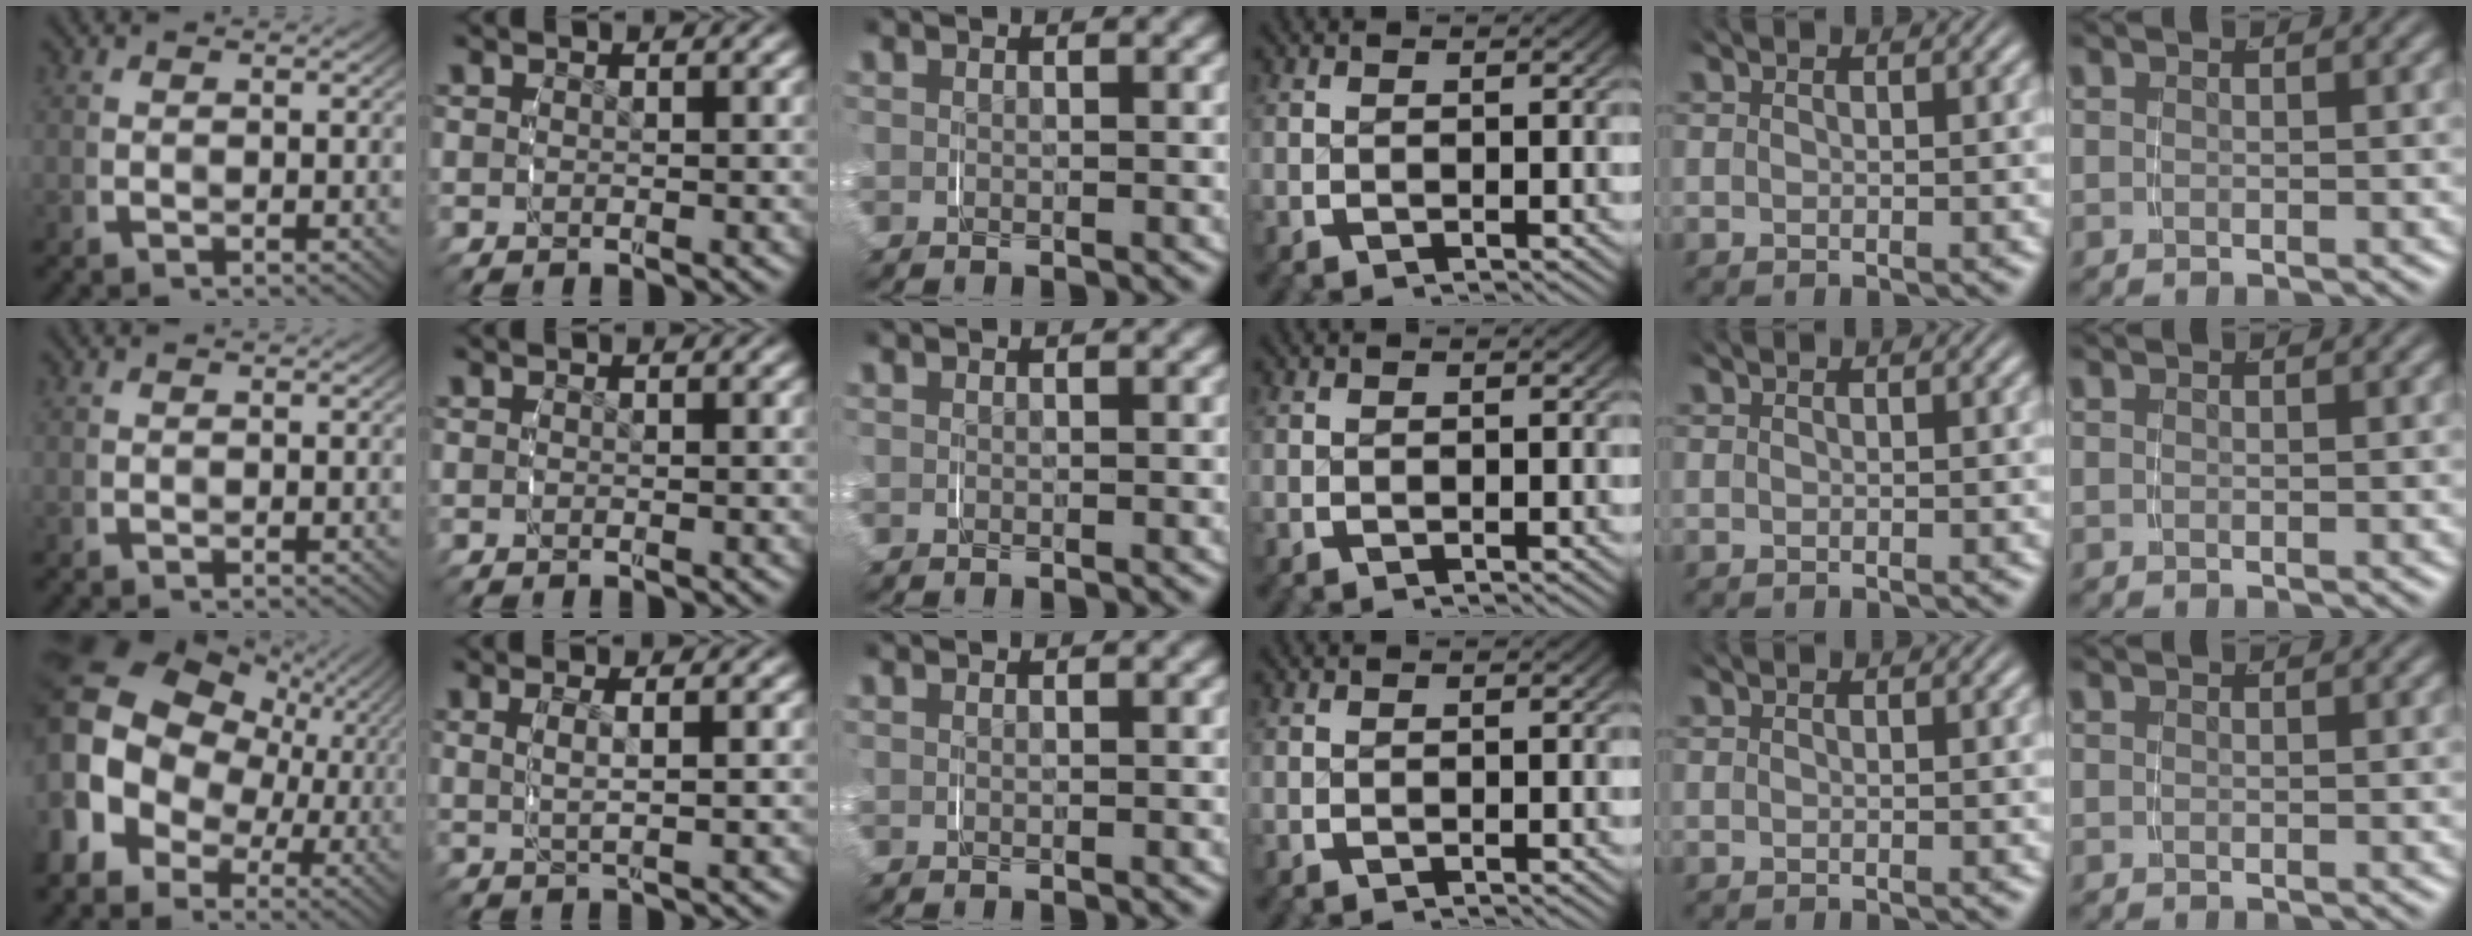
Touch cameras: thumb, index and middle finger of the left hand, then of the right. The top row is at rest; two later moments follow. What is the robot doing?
{"motion": "grasp_and_lifting", "object": "napkin"}